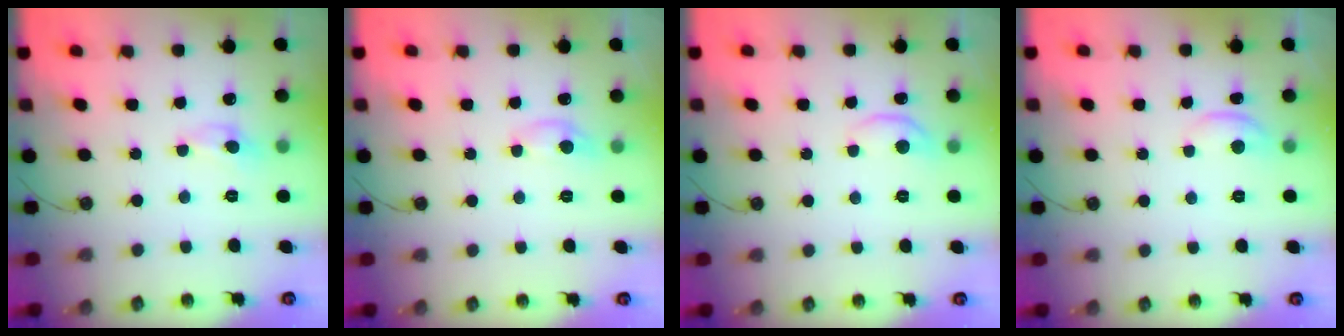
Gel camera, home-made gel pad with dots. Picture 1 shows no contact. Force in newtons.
{"total": 0.0}
{"total": 4.0, "press": 4.0, "slide": 0.4}
{"total": 1.8, "press": 1.8, "slide": 0.4}